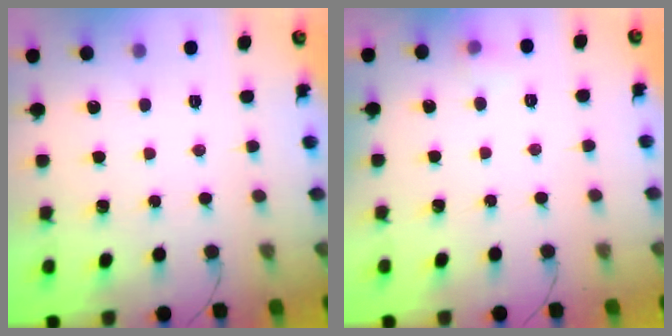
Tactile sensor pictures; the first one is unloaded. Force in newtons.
{"total": 4.5, "press": 4.4, "slide": 0.6}